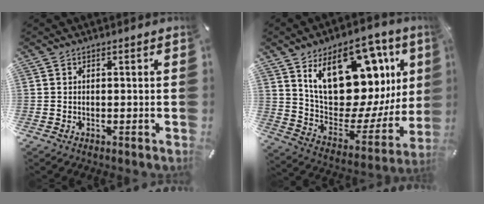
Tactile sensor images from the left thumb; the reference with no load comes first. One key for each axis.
{"total": 24.3, "fx": 11.4, "fy": 14.0, "fz": 16.3, "tx": -0.240, "ty": -0.079, "tz": 0.207}